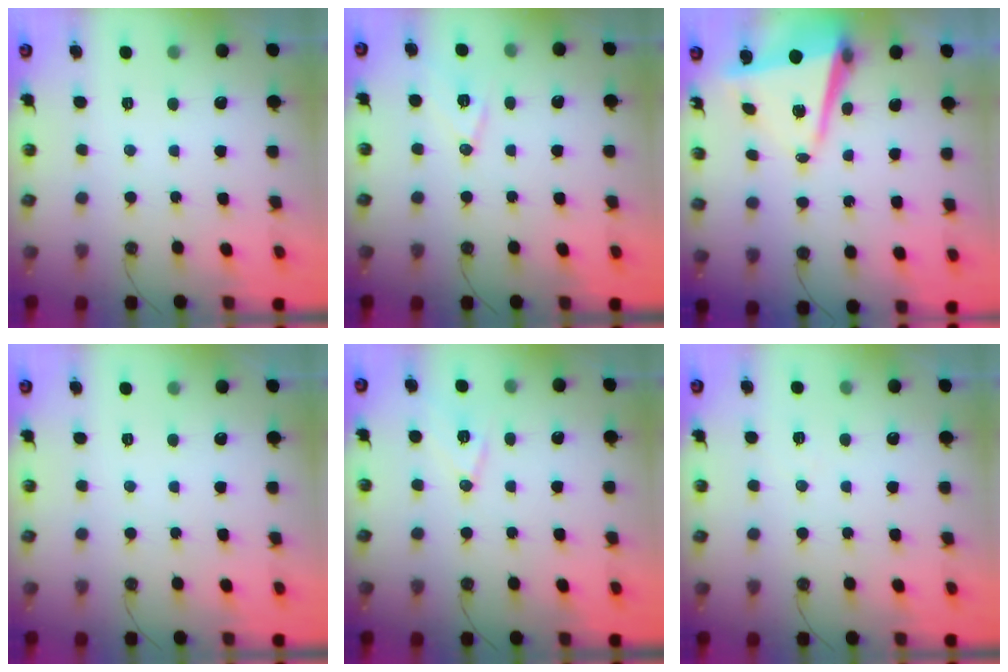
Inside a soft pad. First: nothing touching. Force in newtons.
{"total": 9.3, "press": 8.6, "slide": 3.5}
{"total": 8.6, "press": 8.2, "slide": 2.7}
{"total": 0.0}
{"total": 9.3, "press": 8.6, "slide": 3.5}
{"total": 6.0, "press": 4.5, "slide": 4.1}